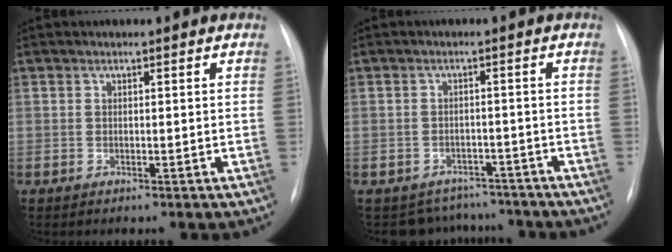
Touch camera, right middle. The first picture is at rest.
{"total": 6.6, "force": [-5.9, 2.9, -0.8], "torque": [0.018, 0.022, -0.073]}